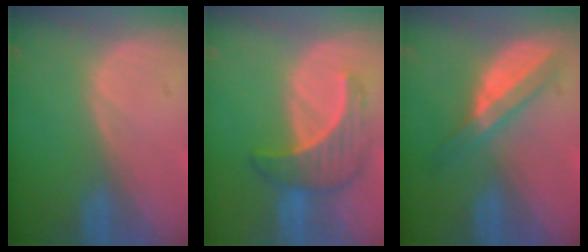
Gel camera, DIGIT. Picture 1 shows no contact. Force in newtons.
{"total": 6.5, "press": 6.4, "slide": 0.9}
{"total": 6.1, "press": 5.4, "slide": 2.9}